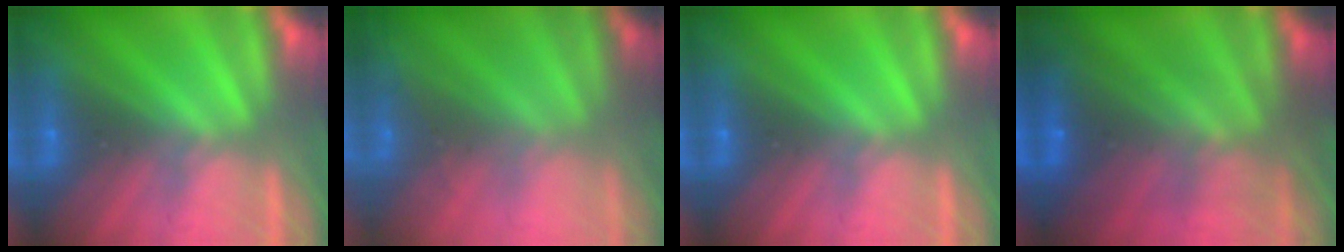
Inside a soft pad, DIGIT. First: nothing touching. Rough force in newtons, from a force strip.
{"total": 7.1}
{"total": 0.0}
{"total": 5.8}